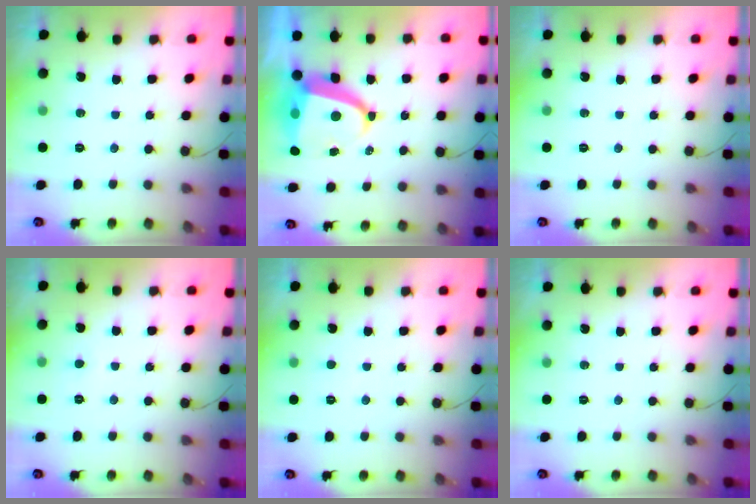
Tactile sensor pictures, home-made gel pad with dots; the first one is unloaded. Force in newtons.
{"total": 9.1, "press": 9.0, "slide": 1.0}
{"total": 0.0}
{"total": 2.0, "press": 2.0, "slide": 0.2}
{"total": 1.6, "press": 1.6, "slide": 0.2}
{"total": 0.0}